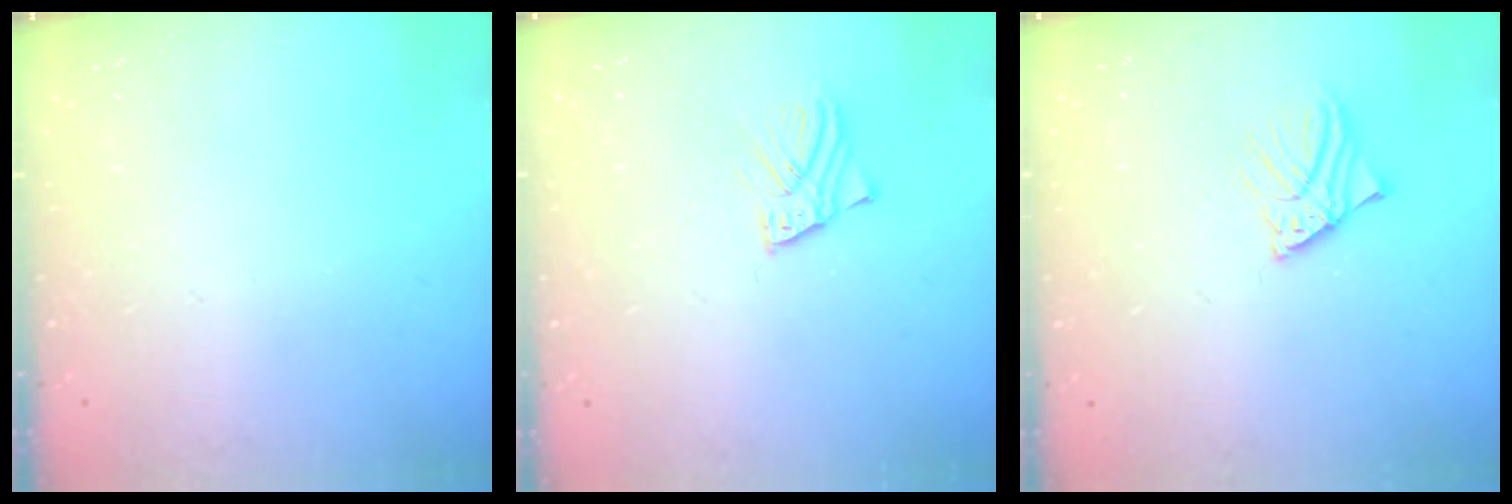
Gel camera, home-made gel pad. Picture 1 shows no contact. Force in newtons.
{"total": 3.0, "press": 2.9, "slide": 0.3}
{"total": 3.7, "press": 3.7, "slide": 0.4}